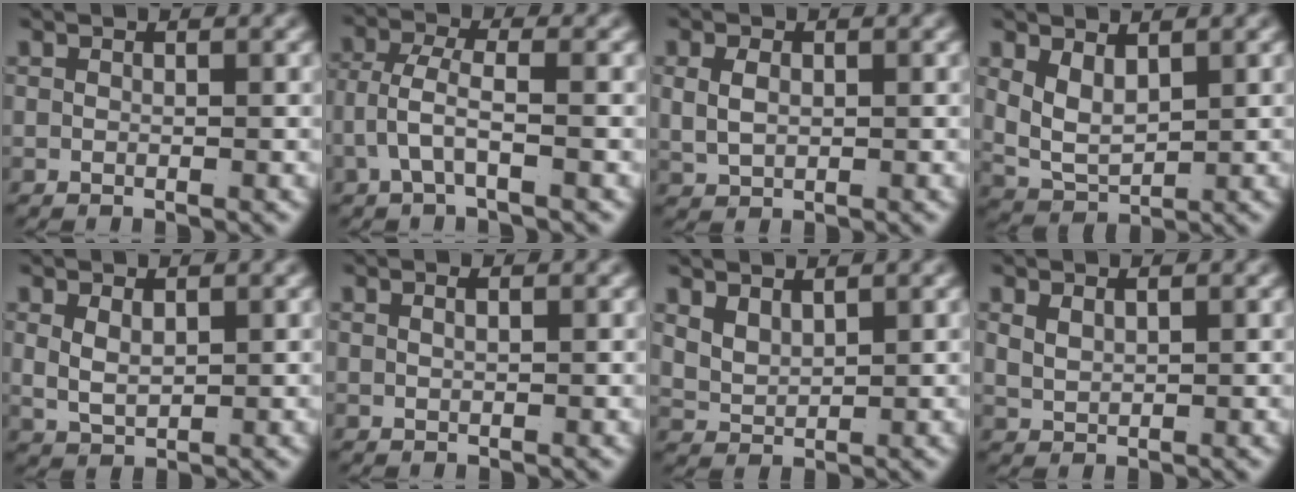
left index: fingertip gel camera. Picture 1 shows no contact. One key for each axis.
{"total": 3.3, "fx": -1.2, "fy": 1.6, "fz": 2.6, "tx": -0.061, "ty": -0.019, "tz": -0.013}
{"total": 2.7, "fx": 0.5, "fy": 2.1, "fz": 1.7, "tx": -0.038, "ty": -0.006, "tz": 0.021}
{"total": 5.4, "fx": 0.7, "fy": 4.3, "fz": 3.2, "tx": -0.087, "ty": -0.025, "tz": 0.021}
{"total": 2.6, "fx": 0.4, "fy": 1.9, "fz": 1.8, "tx": -0.045, "ty": -0.017, "tz": 0.023}
{"total": 0.6, "fx": 0.2, "fy": -0.3, "fz": 0.5, "tx": -0.006, "ty": -0.003, "tz": 0.009}
{"total": 2.6, "fx": 1.2, "fy": 2.0, "fz": 1.3, "tx": -0.043, "ty": -0.014, "tz": 0.033}
{"total": 1.3, "fx": 0.8, "fy": 0.7, "fz": 0.8, "tx": -0.021, "ty": -0.007, "tz": 0.029}